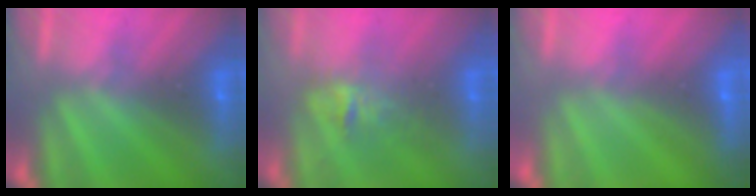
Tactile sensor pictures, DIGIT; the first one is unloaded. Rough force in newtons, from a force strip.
{"total": 2.7}
{"total": 3.1}